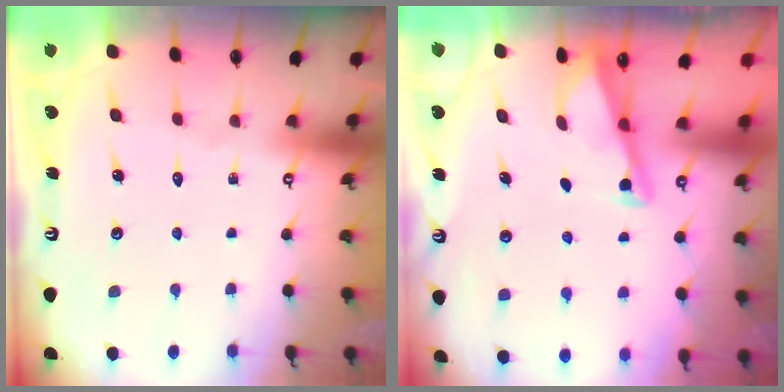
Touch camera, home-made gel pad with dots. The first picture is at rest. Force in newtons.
{"total": 2.8, "press": 2.8, "slide": 0.2}